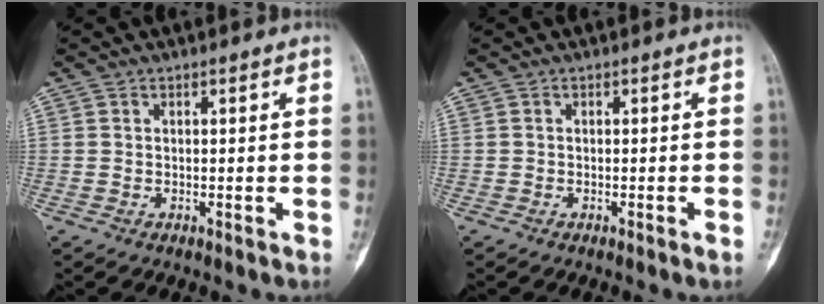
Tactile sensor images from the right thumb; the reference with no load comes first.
{"total": 0.7, "force": [-0.4, -0.2, 0.5], "torque": [-0.011, 0.000, -0.007]}